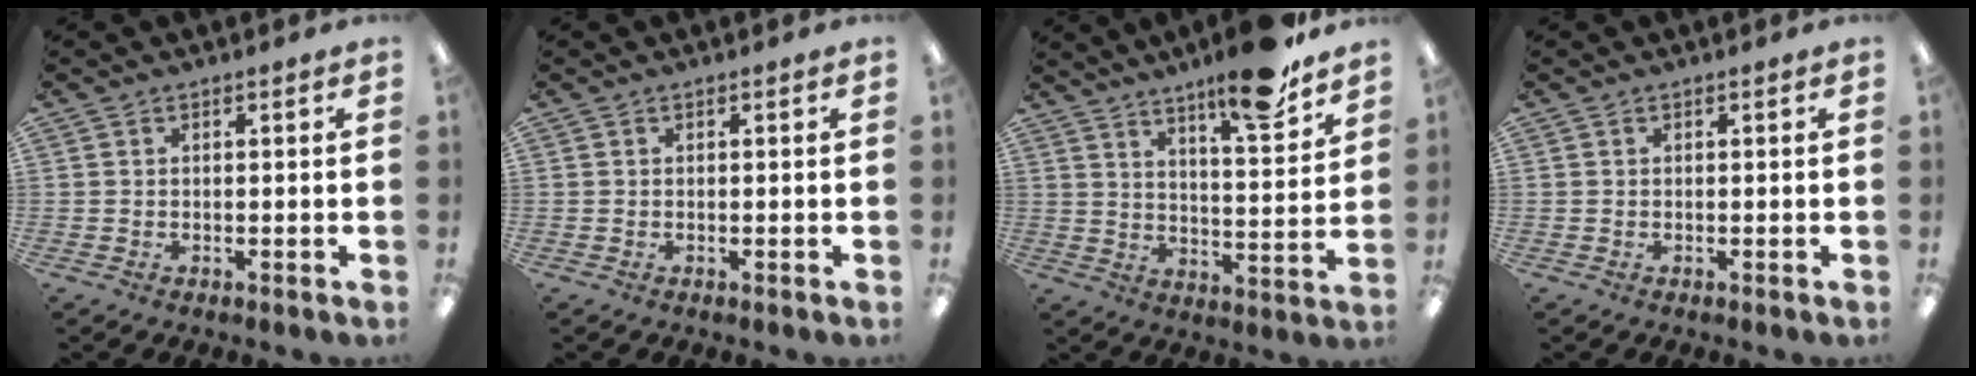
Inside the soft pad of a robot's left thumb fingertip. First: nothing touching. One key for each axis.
{"total": 0.0}
{"total": 14.3, "fx": 11.2, "fy": 2.5, "fz": 8.6, "tx": -0.123, "ty": -0.072, "tz": 0.180}
{"total": 0.0}